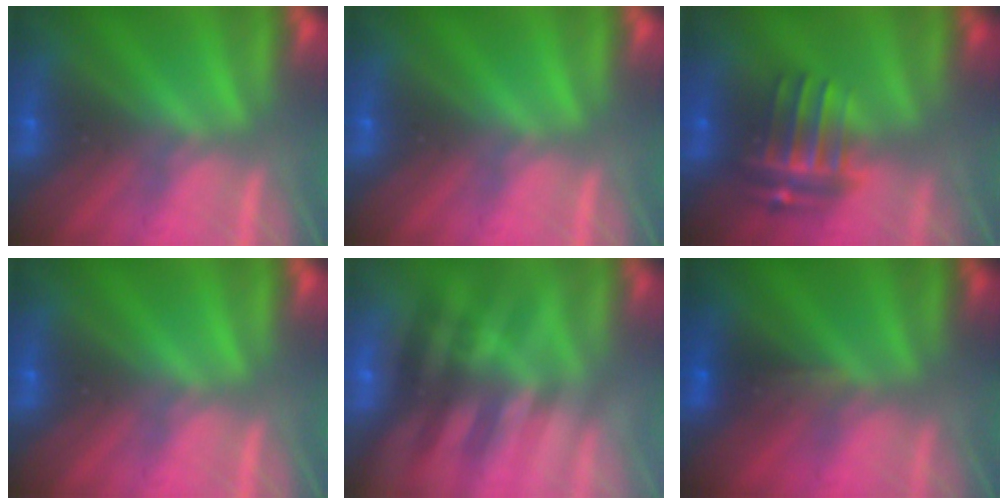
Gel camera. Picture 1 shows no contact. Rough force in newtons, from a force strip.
{"total": 0.0}
{"total": 6.7}
{"total": 0.0}
{"total": 2.4}
{"total": 3.4}